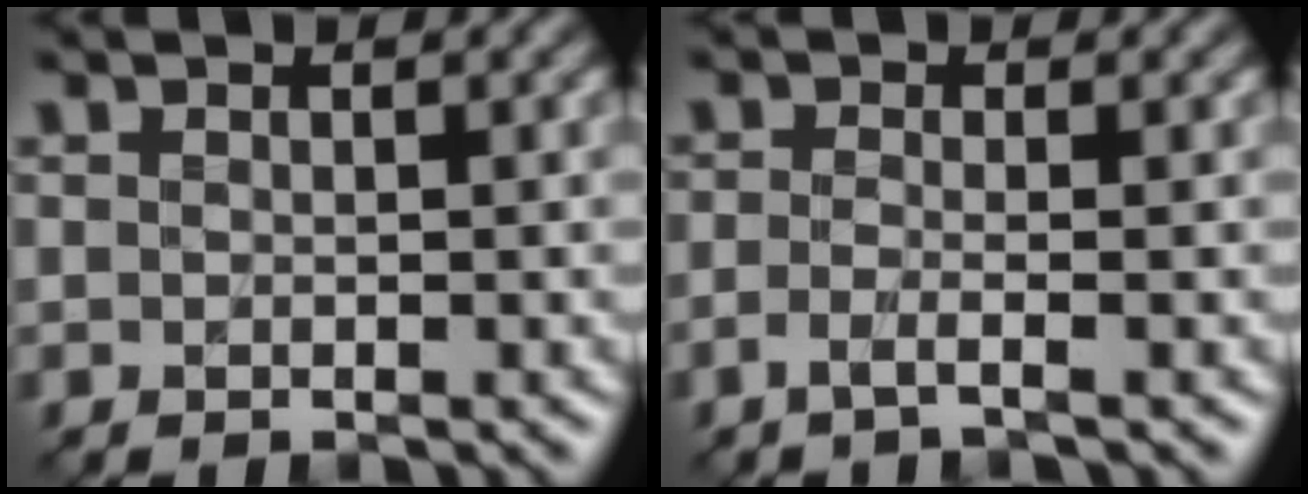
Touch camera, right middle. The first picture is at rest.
{"total": 1.7, "force": [-0.8, 0.5, 1.4], "torque": [-0.023, -0.008, -0.027]}